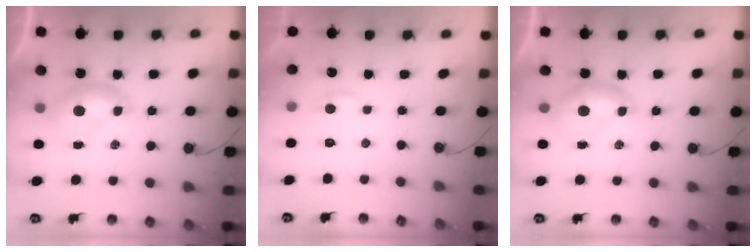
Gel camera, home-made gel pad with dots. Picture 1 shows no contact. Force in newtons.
{"total": 4.4, "press": 4.4, "slide": 0.2}
{"total": 0.0}